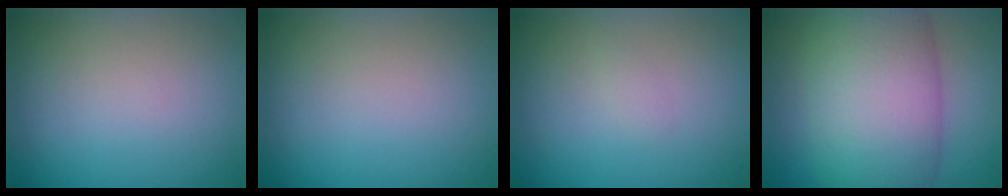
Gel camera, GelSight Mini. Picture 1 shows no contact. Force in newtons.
{"total": 0.0}
{"total": 0.5, "press": 0.5, "slide": 0.1}
{"total": 11.6, "press": 11.6, "slide": 0.5}